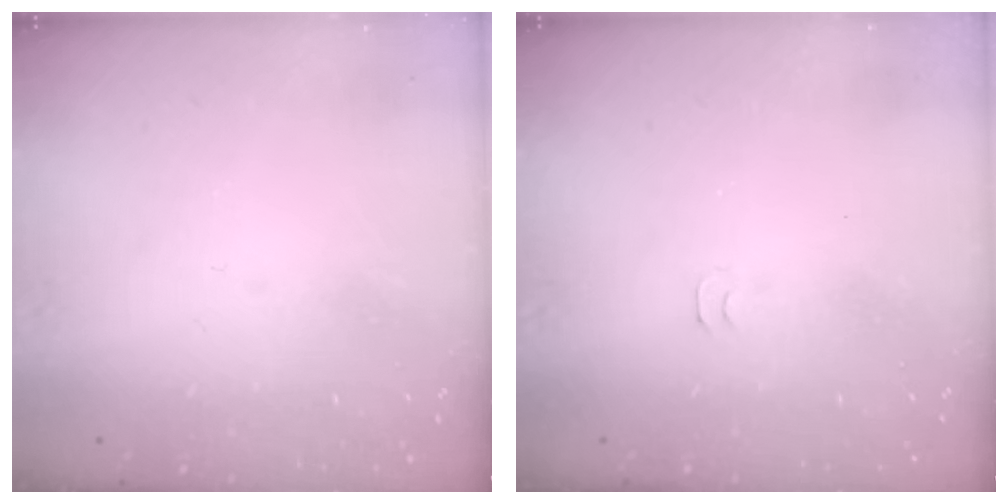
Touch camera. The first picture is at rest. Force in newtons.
{"total": 4.0, "press": 4.0, "slide": 0.6}